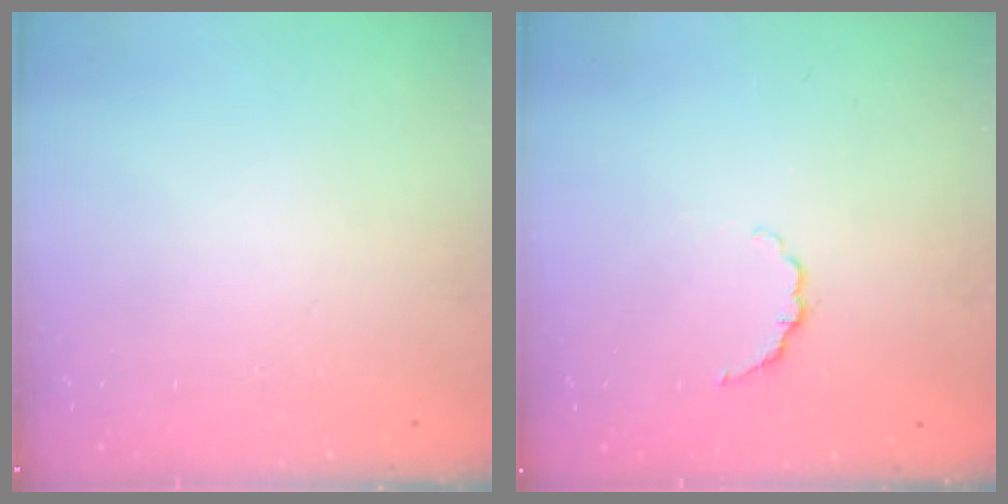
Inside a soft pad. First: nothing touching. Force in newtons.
{"total": 3.3, "press": 3.1, "slide": 1.0}